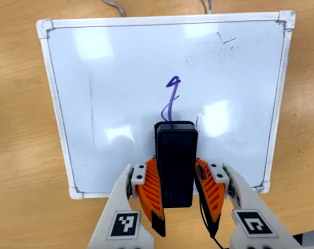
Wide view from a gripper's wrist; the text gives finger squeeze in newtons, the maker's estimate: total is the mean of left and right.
{"total": 5.7, "left": 5.0, "right": 6.3}